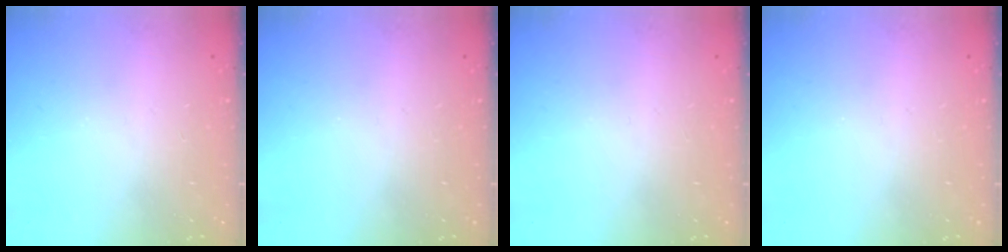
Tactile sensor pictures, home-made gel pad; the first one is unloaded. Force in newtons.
{"total": 0.0}
{"total": 0.0}
{"total": 0.0}